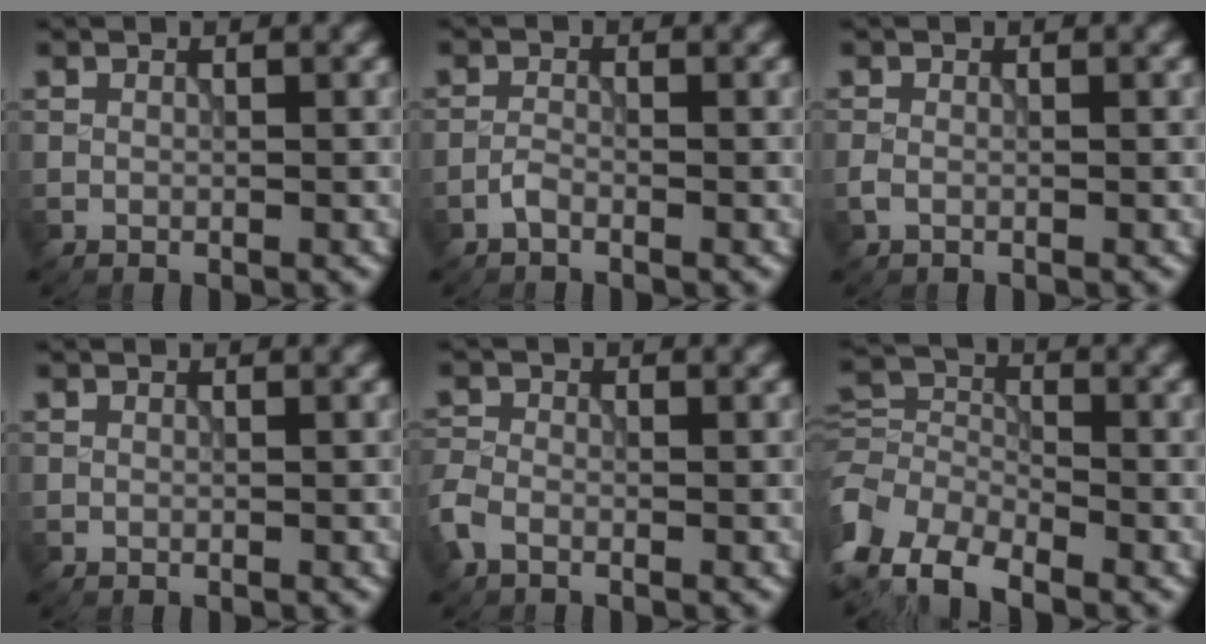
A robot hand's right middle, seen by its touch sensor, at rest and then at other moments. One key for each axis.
{"total": 1.0, "fx": -0.8, "fy": 0.2, "fz": 0.5, "tx": -0.012, "ty": 0.002, "tz": -0.020}
{"total": 0.7, "fx": -0.4, "fy": 0.4, "fz": 0.5, "tx": -0.015, "ty": -0.001, "tz": -0.011}
{"total": 0.0}
{"total": 2.1, "fx": -1.3, "fy": 1.2, "fz": 1.1, "tx": -0.029, "ty": 0.001, "tz": -0.041}
{"total": 7.7, "fx": -4.6, "fy": 4.4, "fz": 4.3, "tx": -0.080, "ty": 0.000, "tz": -0.103}